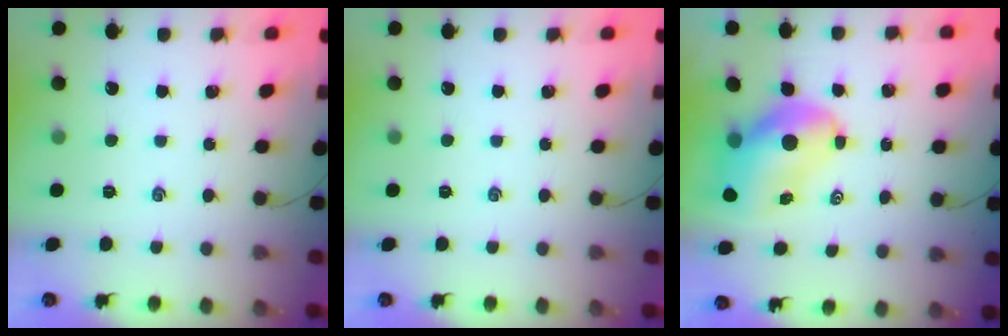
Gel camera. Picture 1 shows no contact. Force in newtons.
{"total": 0.0}
{"total": 10.8, "press": 10.3, "slide": 3.1}